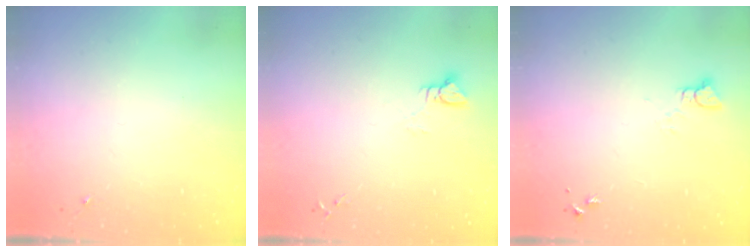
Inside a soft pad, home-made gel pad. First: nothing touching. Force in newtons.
{"total": 3.0, "press": 3.0, "slide": 0.3}
{"total": 2.2, "press": 2.2, "slide": 0.2}